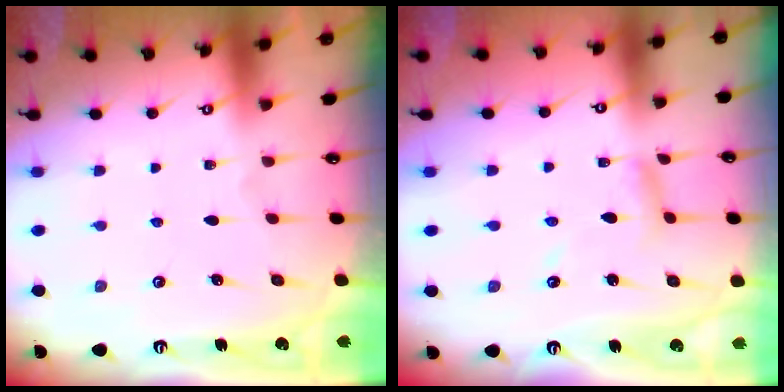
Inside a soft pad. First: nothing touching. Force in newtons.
{"total": 6.6, "press": 6.6, "slide": 0.5}